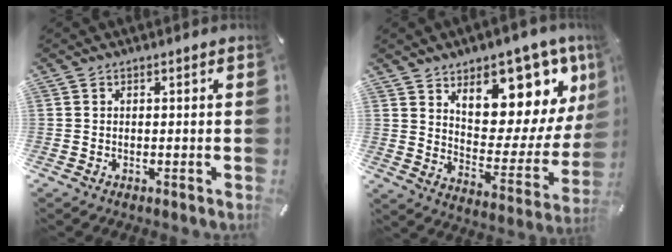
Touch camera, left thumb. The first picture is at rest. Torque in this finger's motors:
{"motor_torque": [3.09, 1.92, 1.43, -1.35, 0.20]}